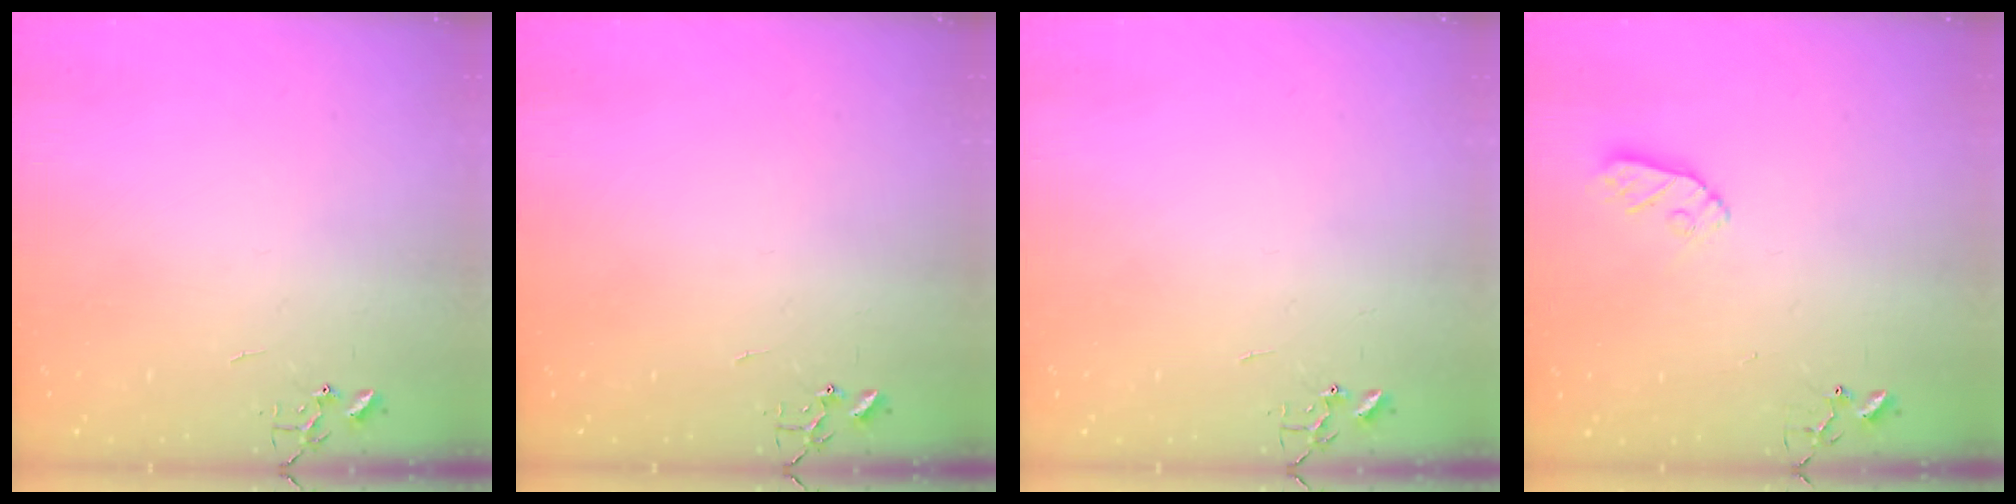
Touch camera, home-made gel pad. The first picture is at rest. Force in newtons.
{"total": 0.0}
{"total": 0.0}
{"total": 7.2, "press": 7.2, "slide": 0.4}